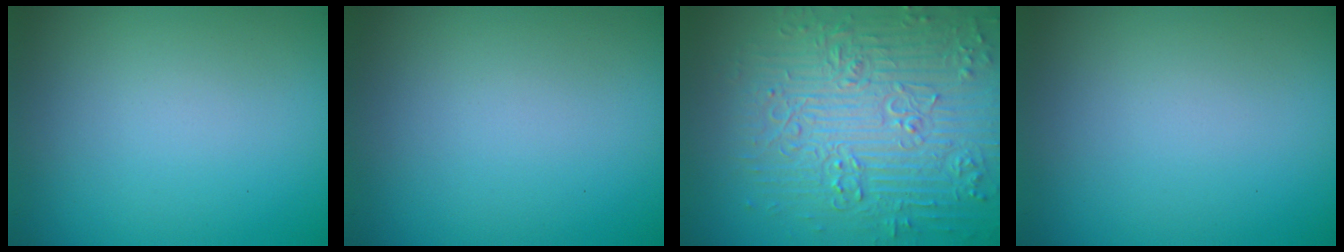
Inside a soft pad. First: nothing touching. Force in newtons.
{"total": 0.0}
{"total": 9.1, "press": 6.7, "slide": 6.1}
{"total": 0.0}